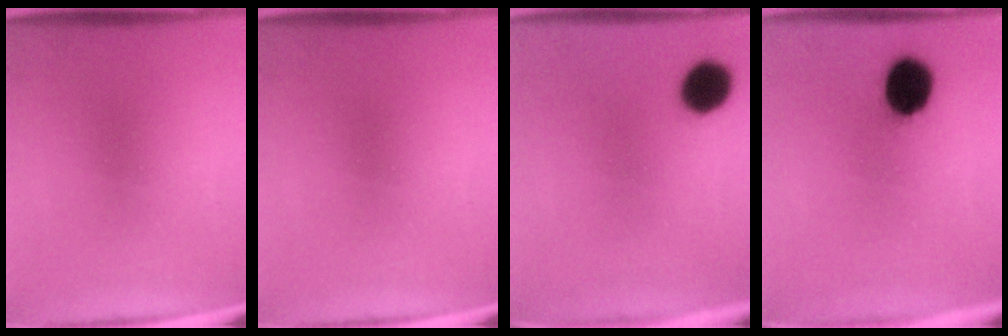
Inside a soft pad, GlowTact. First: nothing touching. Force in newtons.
{"total": 0.0}
{"total": 7.8}
{"total": 10.5}